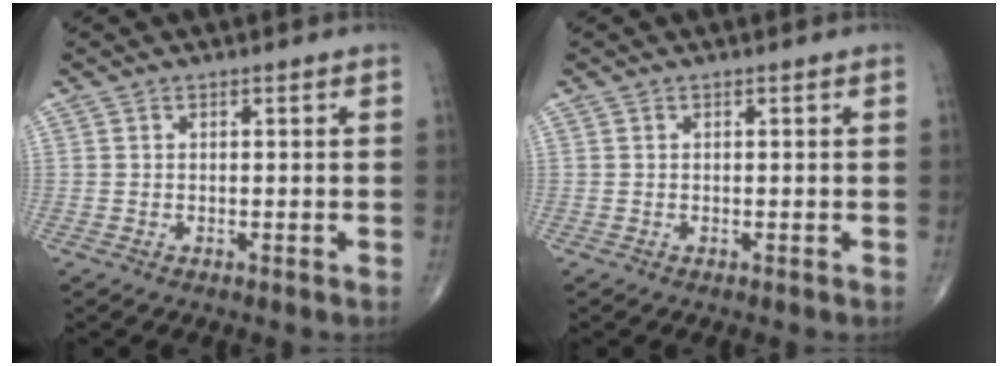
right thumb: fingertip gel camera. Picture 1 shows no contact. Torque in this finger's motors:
{"motor_torque": [0.00, 0.00, 0.01, 0.01, 0.00]}